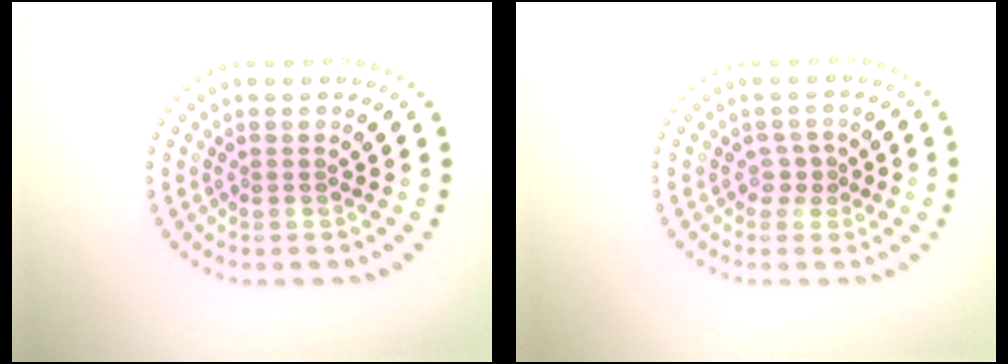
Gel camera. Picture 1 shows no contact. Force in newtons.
{"total": 1.2, "press": 0.9, "slide": 0.8}